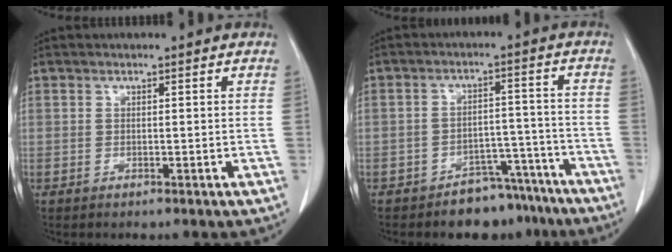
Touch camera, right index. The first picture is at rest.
{"total": 7.4, "force": [-6.1, 4.0, 1.5], "torque": [0.006, 0.044, -0.088]}